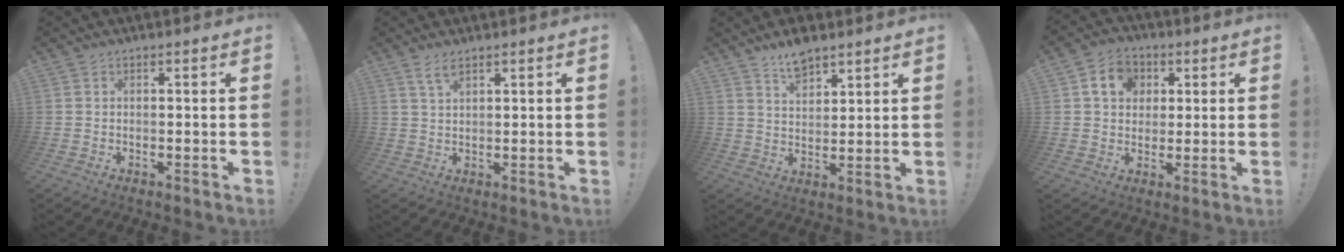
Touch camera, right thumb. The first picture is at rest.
{"total": 3.6, "force": [2.5, 1.2, 2.3], "torque": [-0.035, -0.012, 0.043]}
{"total": 7.9, "force": [6.4, 3.3, 3.2], "torque": [-0.041, -0.038, 0.117]}
{"total": 9.8, "force": [3.0, 8.2, 4.3], "torque": [-0.064, 0.000, 0.061]}